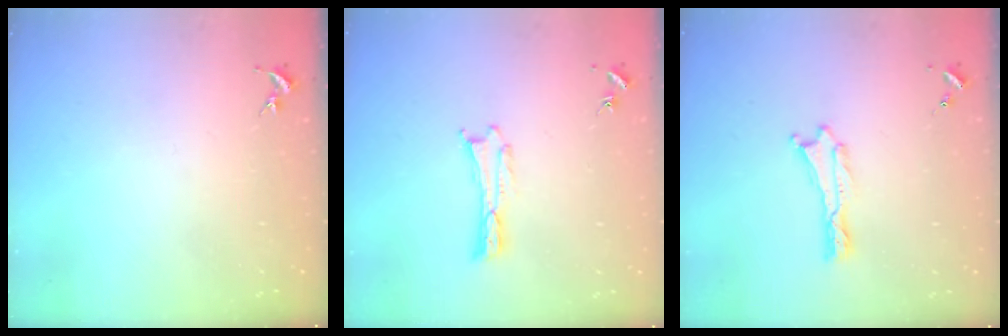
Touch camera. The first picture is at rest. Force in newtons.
{"total": 0.0}
{"total": 0.0}